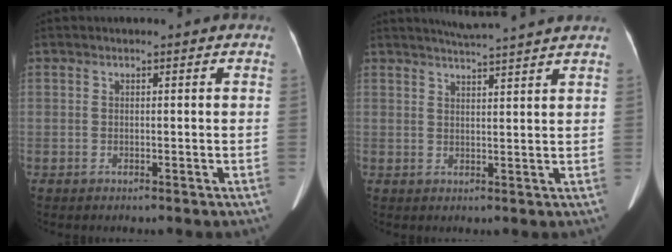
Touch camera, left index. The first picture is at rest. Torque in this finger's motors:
{"motor_torque": [0.17, -0.86, -0.03, 0.05]}